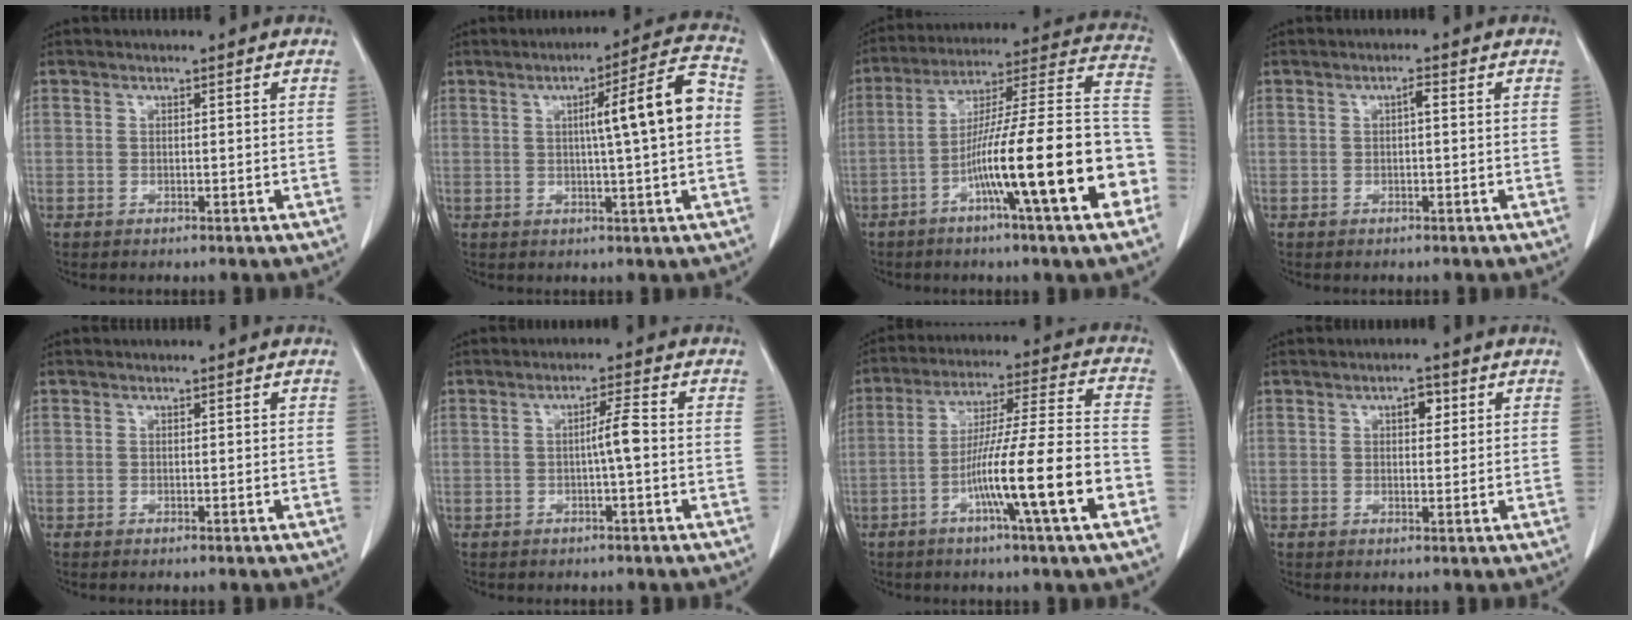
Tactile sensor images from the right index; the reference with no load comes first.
{"total": 10.4, "force": [1.0, -0.1, 10.4], "torque": [-0.147, 0.017, 0.010]}
{"total": 23.4, "force": [-7.7, 1.0, 22.0], "torque": [-0.271, 0.010, -0.125]}
{"total": 1.2, "force": [0.1, 0.2, 1.1], "torque": [-0.019, 0.004, 0.002]}
{"total": 0.0}
{"total": 3.2, "force": [-0.4, -0.2, 3.1], "torque": [-0.051, 0.002, -0.008]}
{"total": 16.0, "force": [-6.0, -0.6, 14.8], "torque": [-0.254, -0.005, -0.102]}
{"total": 2.6, "force": [1.1, 1.3, 2.0], "torque": [-0.028, 0.005, 0.015]}